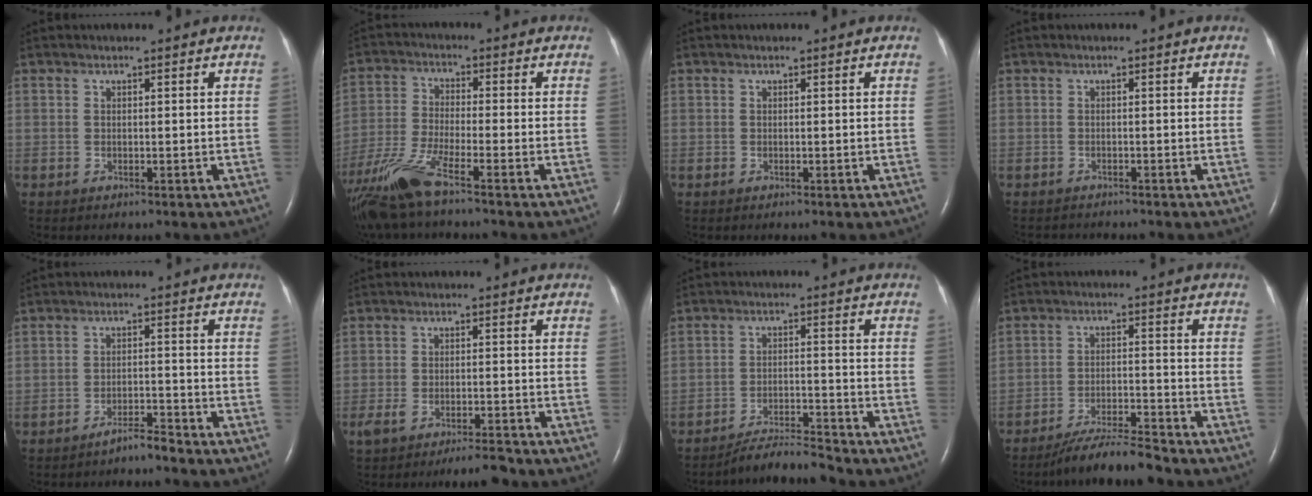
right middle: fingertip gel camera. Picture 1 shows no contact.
{"total": 10.3, "force": [-7.5, 0.3, 7.0], "torque": [-0.154, -0.026, -0.146]}
{"total": 0.0}
{"total": 1.8, "force": [-1.8, 0.2, 0.0], "torque": [0.001, -0.007, -0.024]}
{"total": 2.8, "force": [-2.7, -0.3, 0.8], "torque": [-0.016, -0.010, -0.048]}
{"total": 4.8, "force": [-4.0, 0.7, 2.5], "torque": [-0.049, -0.001, -0.070]}
{"total": 5.5, "force": [-5.3, -1.2, 0.3], "torque": [-0.013, -0.013, -0.094]}
{"total": 7.2, "force": [-6.7, -0.4, 2.8], "torque": [-0.052, -0.018, -0.119]}